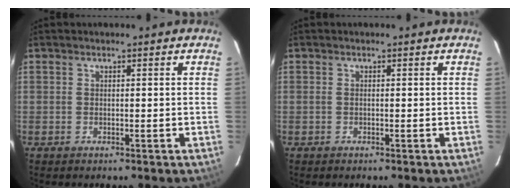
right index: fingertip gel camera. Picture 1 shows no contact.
{"total": 0.0}